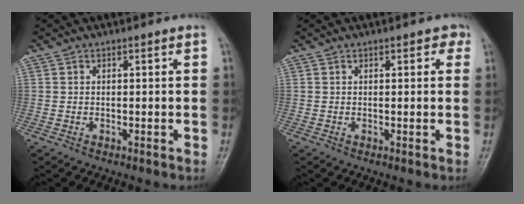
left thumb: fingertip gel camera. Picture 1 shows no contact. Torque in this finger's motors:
{"motor_torque": [-0.14, -0.03, -0.18, -0.27, 0.07]}